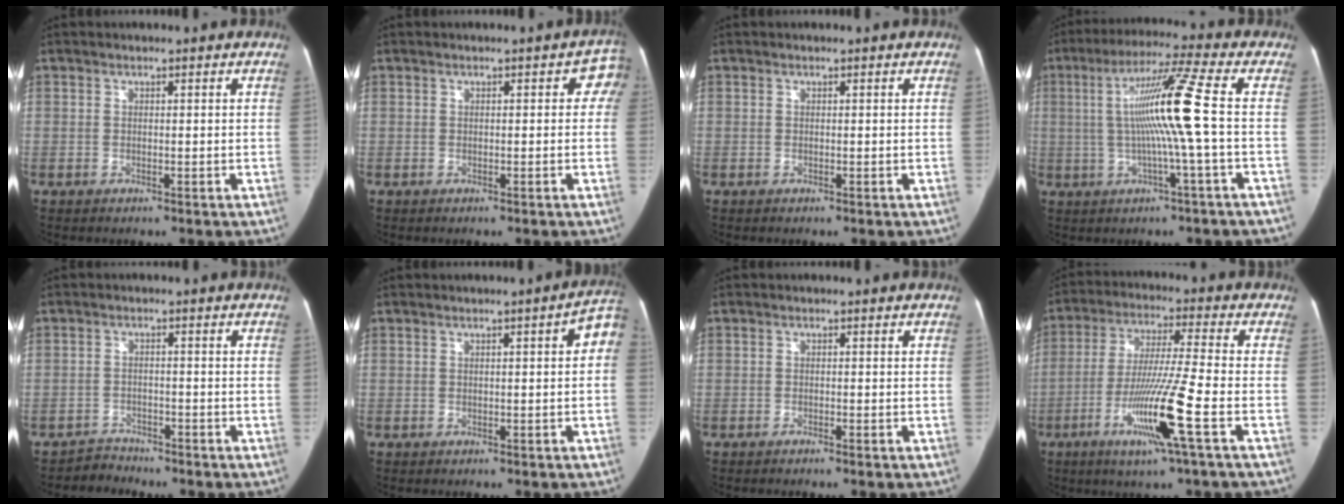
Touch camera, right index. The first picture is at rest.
{"total": 2.8, "force": [0.7, 1.7, 2.1], "torque": [-0.003, 0.013, -0.001]}
{"total": 0.0}
{"total": 11.3, "force": [0.0, -2.1, 11.1], "torque": [-0.204, 0.009, 0.001]}
{"total": 2.8, "force": [-2.2, 0.9, -1.4], "torque": [0.029, -0.002, -0.041]}
{"total": 3.7, "force": [0.6, 0.8, 3.5], "torque": [-0.034, 0.012, 0.001]}
{"total": 0.5, "force": [-0.5, -0.1, 0.1], "torque": [-0.005, -0.001, -0.010]}
{"total": 12.7, "force": [-4.8, -1.4, 11.6], "torque": [-0.225, -0.023, -0.094]}